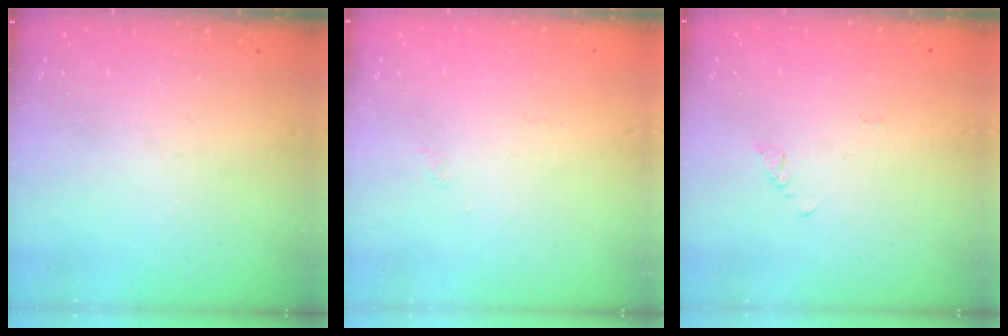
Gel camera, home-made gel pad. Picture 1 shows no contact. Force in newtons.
{"total": 1.7, "press": 1.6, "slide": 0.4}
{"total": 1.9, "press": 1.9, "slide": 0.4}